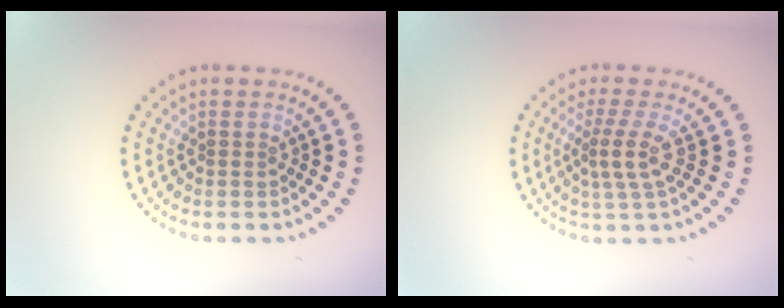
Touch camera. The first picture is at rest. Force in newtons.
{"total": 2.5, "press": 1.8, "slide": 1.8}